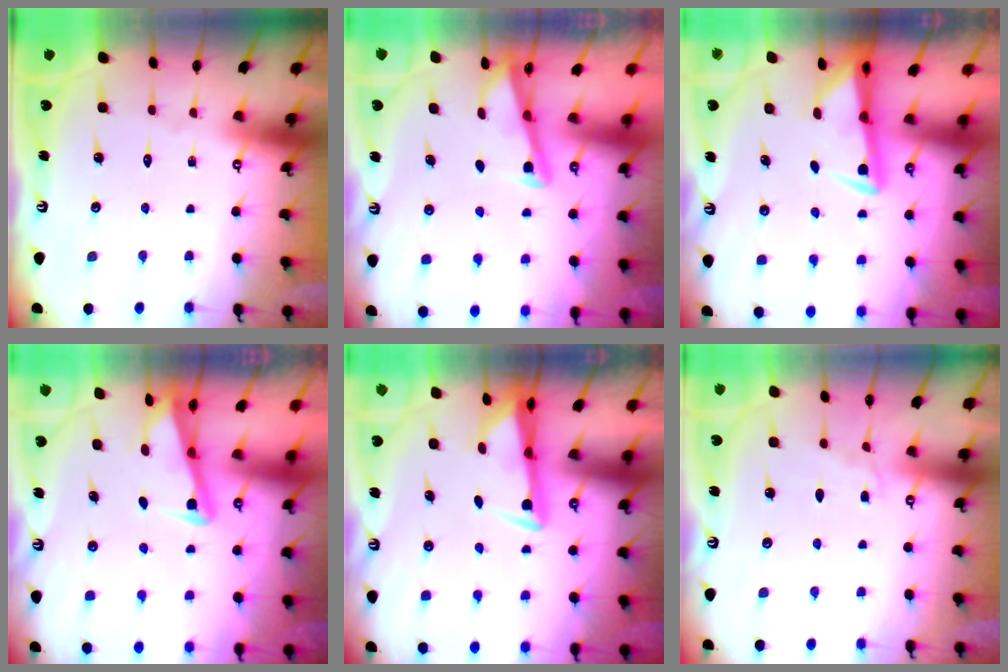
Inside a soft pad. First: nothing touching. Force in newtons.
{"total": 2.8, "press": 2.8, "slide": 0.3}
{"total": 2.8, "press": 2.8, "slide": 0.4}
{"total": 2.8, "press": 2.8, "slide": 0.3}
{"total": 2.9, "press": 2.8, "slide": 0.9}
{"total": 3.7, "press": 3.7, "slide": 0.5}